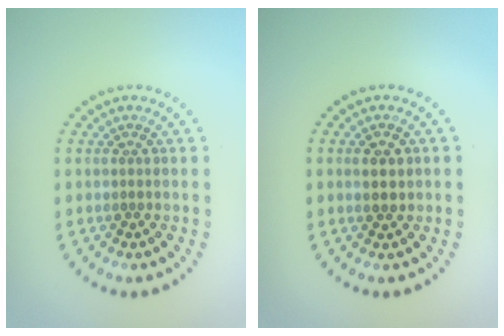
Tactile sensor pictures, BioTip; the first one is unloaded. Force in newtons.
{"total": 1.8, "press": 1.8, "slide": 0.3}